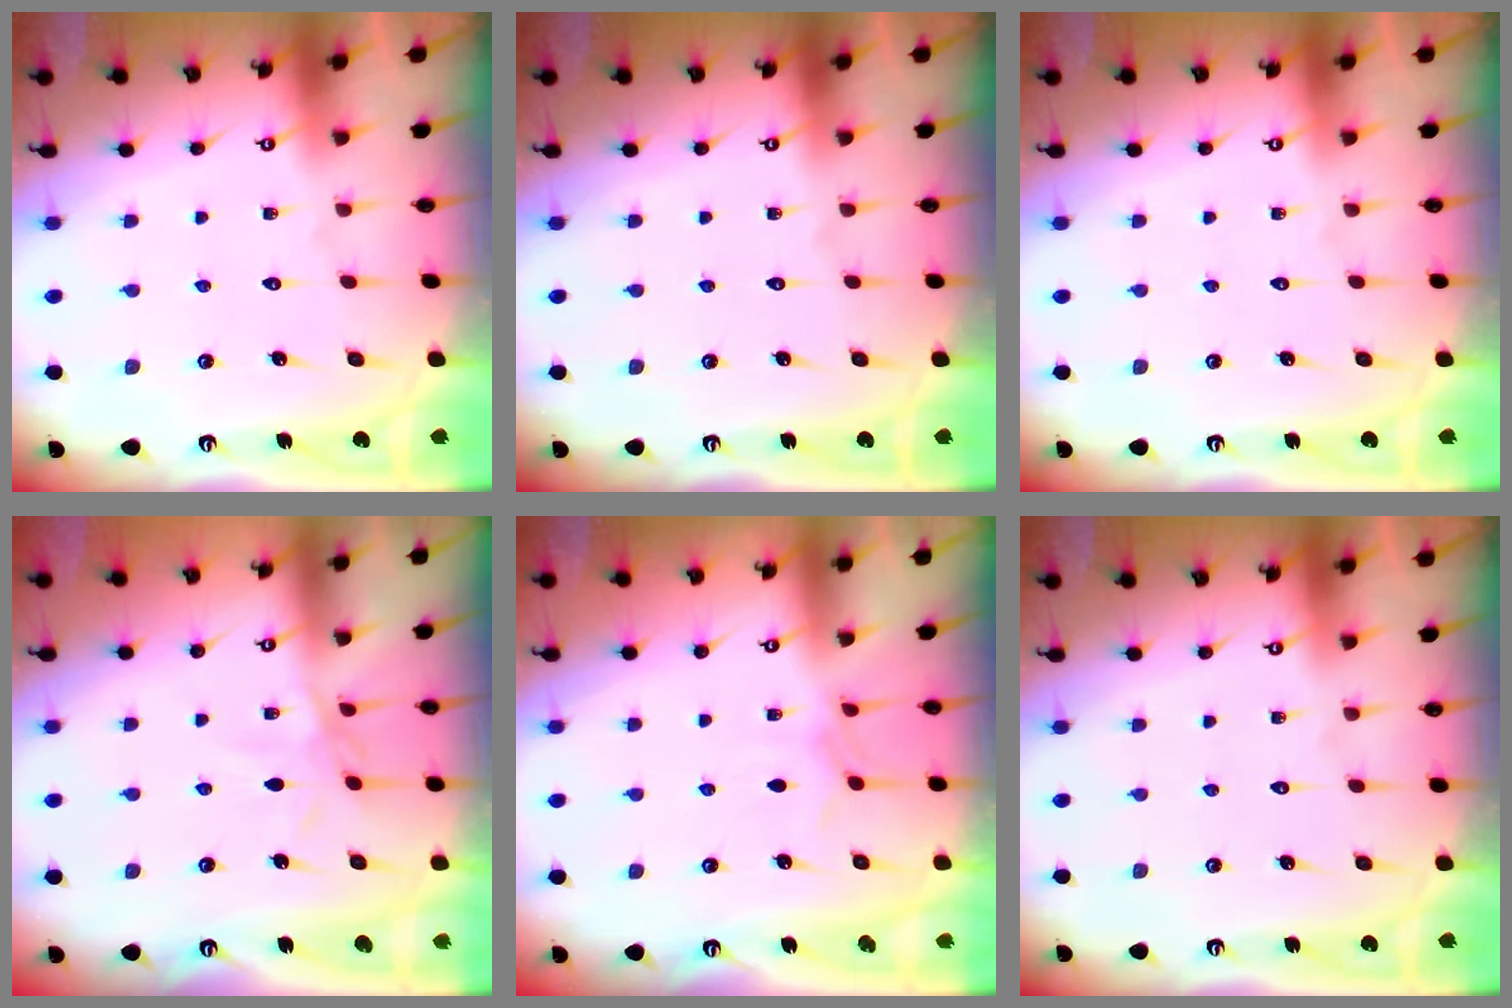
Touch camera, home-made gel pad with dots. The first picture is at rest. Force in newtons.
{"total": 0.0}
{"total": 0.0}
{"total": 3.9, "press": 3.9, "slide": 0.4}
{"total": 3.1, "press": 3.1, "slide": 0.5}
{"total": 0.0}